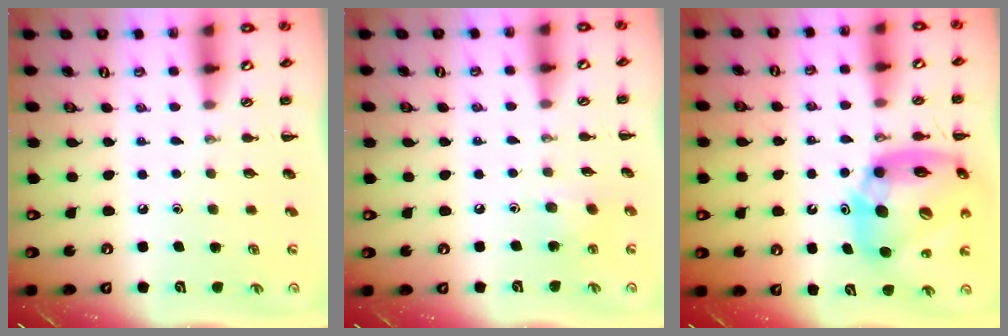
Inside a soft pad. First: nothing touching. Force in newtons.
{"total": 3.9, "press": 3.8, "slide": 0.8}
{"total": 18.2, "press": 17.5, "slide": 5.1}